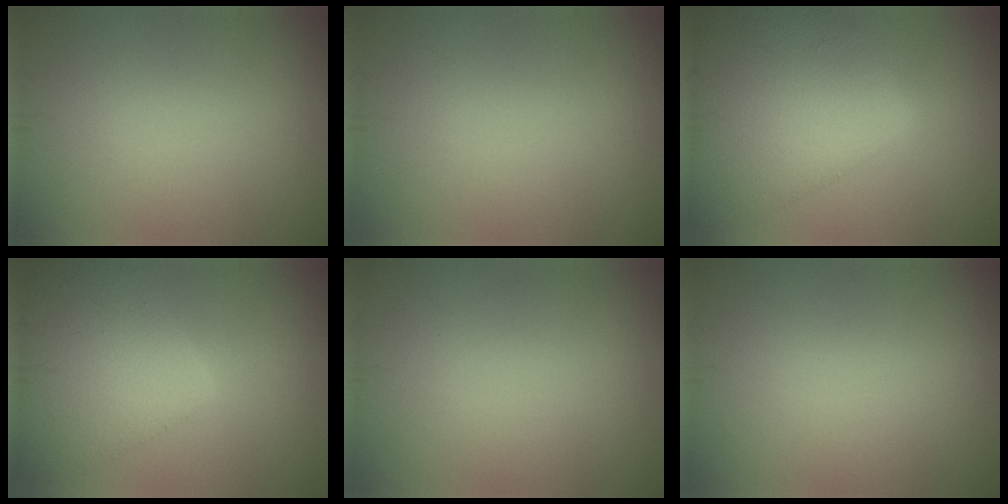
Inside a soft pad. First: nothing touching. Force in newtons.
{"total": 0.0}
{"total": 11.8, "press": 11.8, "slide": 0.3}
{"total": 8.2, "press": 8.2, "slide": 0.4}
{"total": 0.0}
{"total": 0.0}